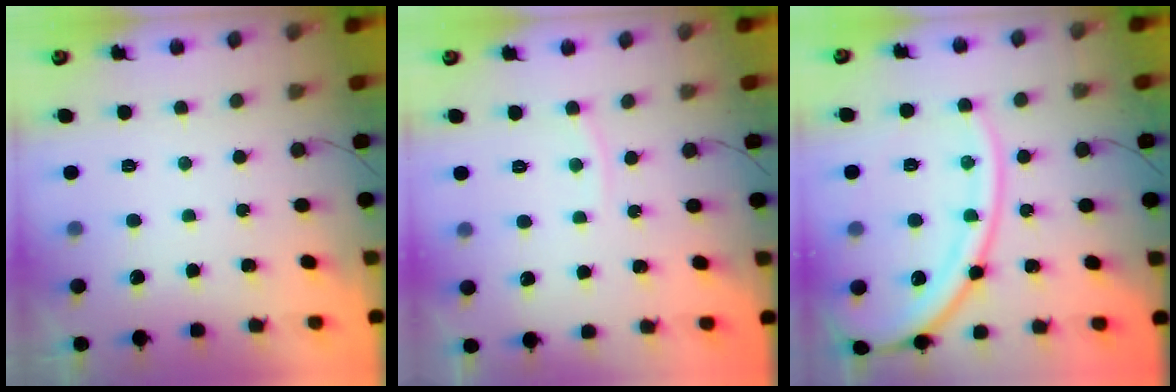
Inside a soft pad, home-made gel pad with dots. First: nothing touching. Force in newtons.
{"total": 3.3, "press": 3.3, "slide": 0.4}
{"total": 16.8, "press": 16.7, "slide": 2.1}